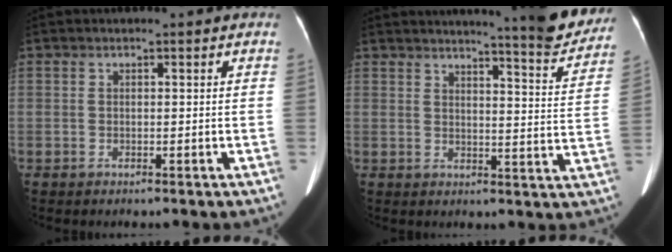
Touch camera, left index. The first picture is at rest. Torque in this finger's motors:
{"motor_torque": [0.03, -0.63, 0.00, 0.01]}